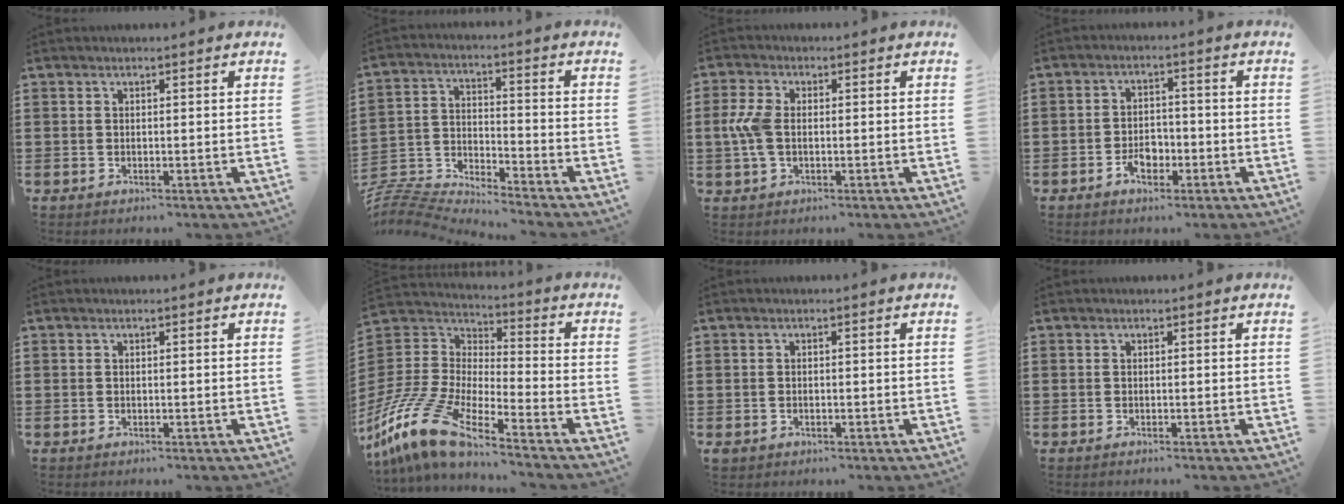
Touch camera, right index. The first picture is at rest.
{"total": 7.1, "force": [-7.1, 0.2, 0.6], "torque": [-0.037, -0.008, -0.151]}
{"total": 5.3, "force": [-0.2, 3.0, 4.4], "torque": [-0.121, -0.004, -0.014]}
{"total": 3.8, "force": [-1.8, 2.5, 2.2], "torque": [-0.032, 0.004, -0.036]}
{"total": 0.0}
{"total": 13.0, "force": [-10.7, 2.9, 6.7], "torque": [-0.182, 0.008, -0.225]}
{"total": 0.8, "force": [-0.4, 0.6, 0.3], "torque": [-0.010, 0.002, -0.008]}
{"total": 0.0}